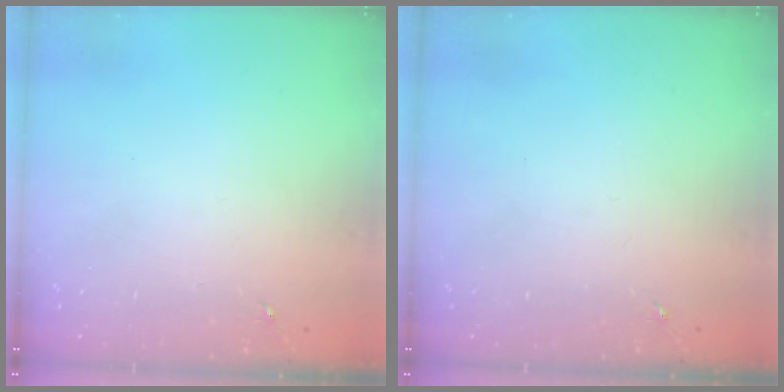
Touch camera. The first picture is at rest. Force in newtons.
{"total": 0.0}